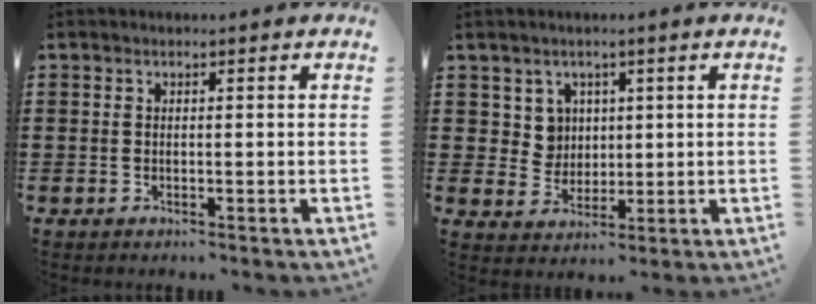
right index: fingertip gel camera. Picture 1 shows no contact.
{"total": 4.6, "force": [1.6, 4.1, 1.4], "torque": [-0.039, 0.008, 0.030]}